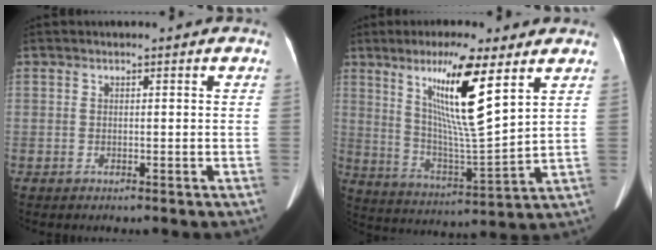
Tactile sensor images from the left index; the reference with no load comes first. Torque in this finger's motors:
{"motor_torque": [1.68, -0.46, 1.05, 0.21]}